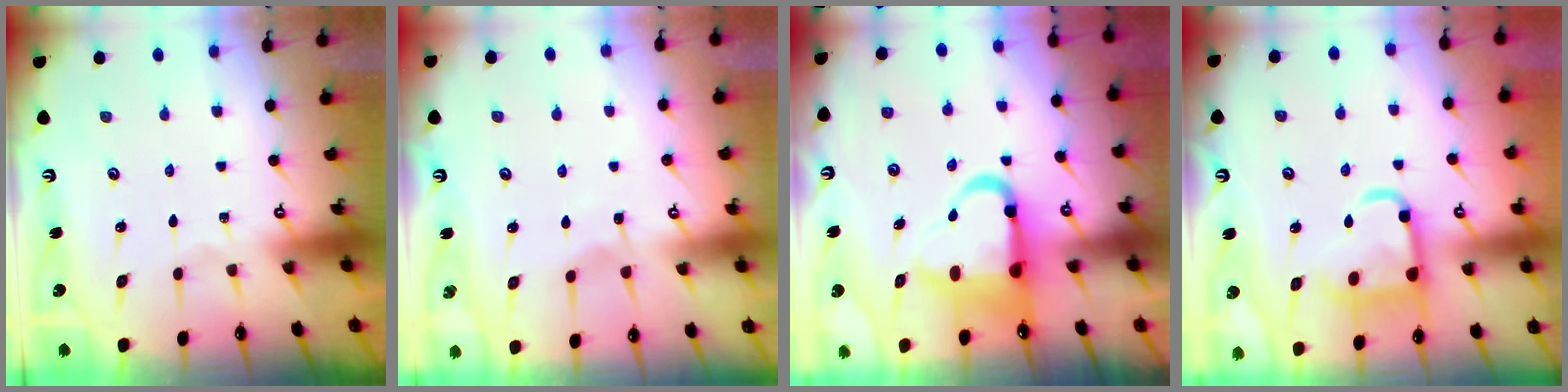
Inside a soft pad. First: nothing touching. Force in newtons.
{"total": 3.0, "press": 3.0, "slide": 0.4}
{"total": 12.5, "press": 12.0, "slide": 3.2}
{"total": 14.1, "press": 14.1, "slide": 1.3}